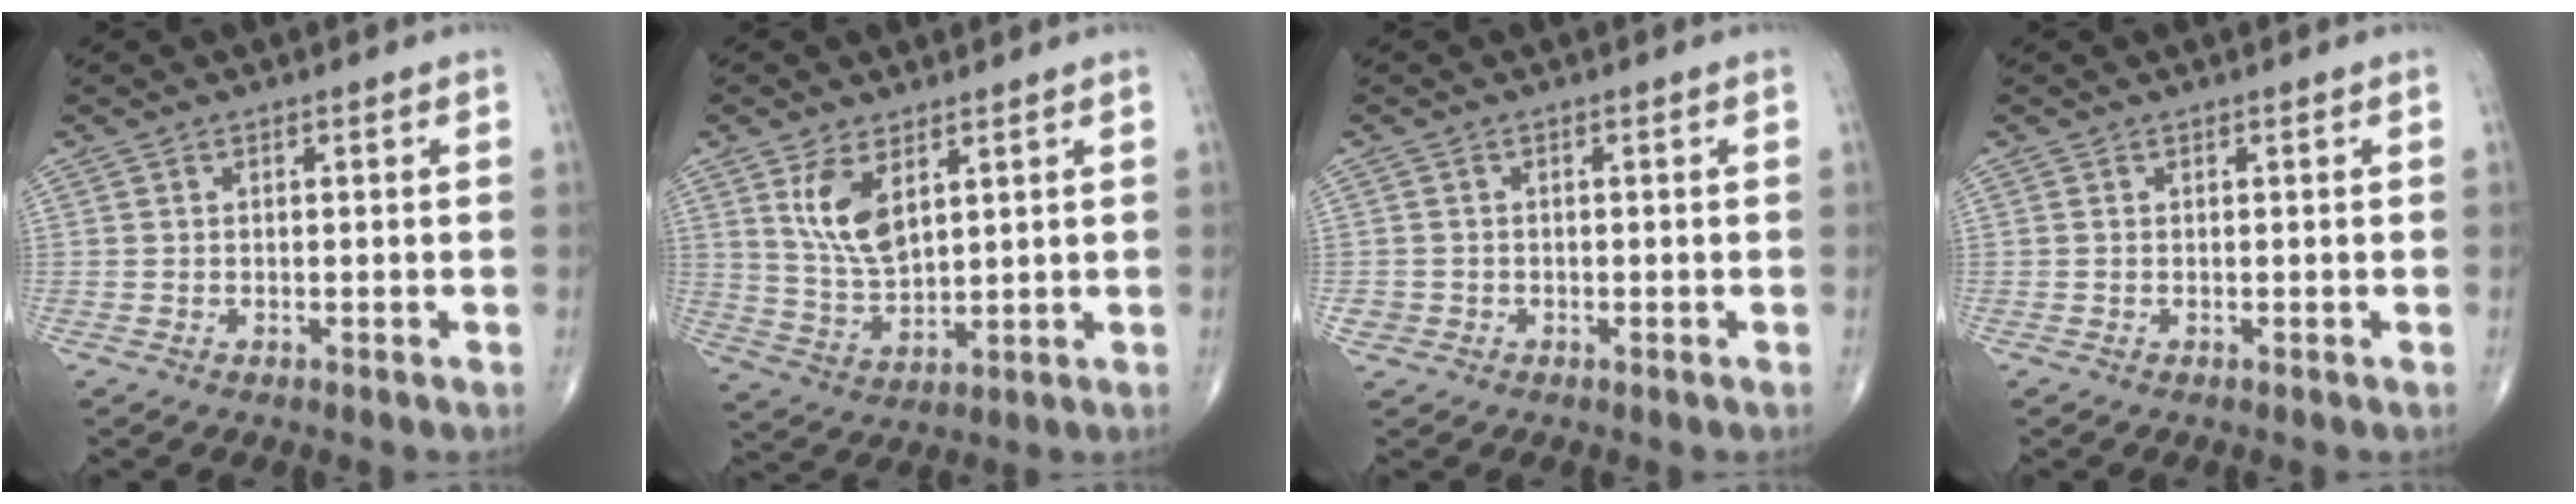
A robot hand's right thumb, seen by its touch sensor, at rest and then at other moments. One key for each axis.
{"total": 8.4, "fx": 3.8, "fy": 4.2, "fz": 6.2, "tx": -0.106, "ty": -0.021, "tz": 0.083}
{"total": 1.2, "fx": -0.4, "fy": 1.1, "fz": 0.1, "tx": 0.005, "ty": 0.005, "tz": -0.009}
{"total": 0.0}